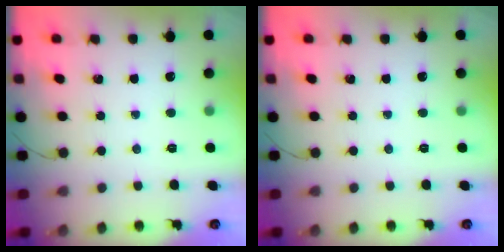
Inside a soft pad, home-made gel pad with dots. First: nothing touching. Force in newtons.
{"total": 0.0}